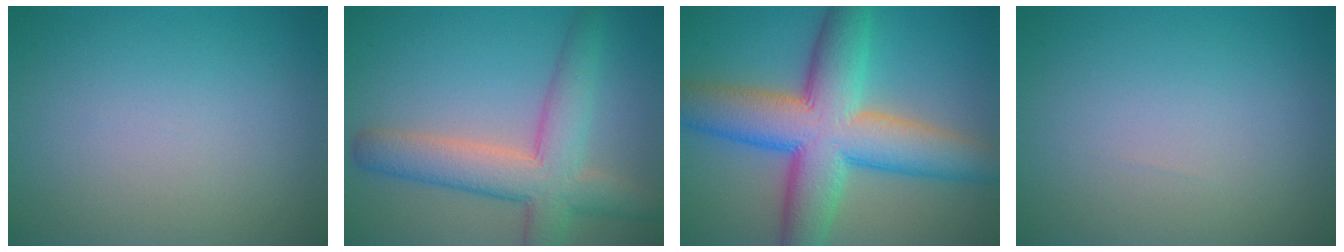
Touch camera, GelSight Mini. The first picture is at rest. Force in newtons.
{"total": 6.8, "press": 6.8, "slide": 0.5}
{"total": 12.0, "press": 12.0, "slide": 0.5}
{"total": 0.0}